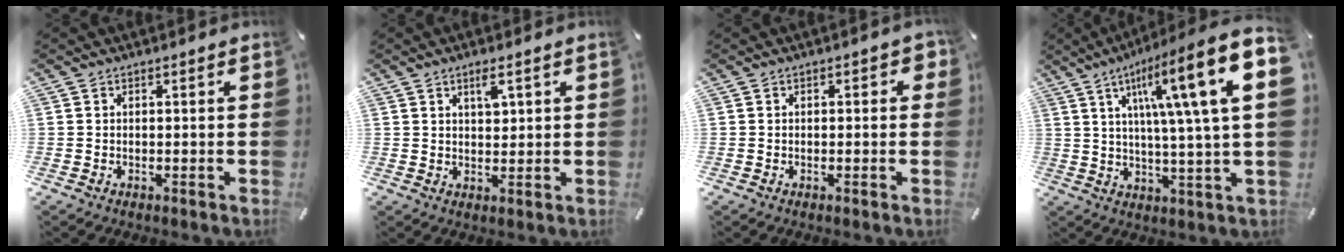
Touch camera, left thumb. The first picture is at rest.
{"total": 3.9, "force": [2.1, 1.6, 2.9], "torque": [-0.036, -0.006, 0.030]}
{"total": 1.7, "force": [-0.1, 1.0, 1.3], "torque": [-0.017, 0.003, -0.004]}
{"total": 20.8, "force": [7.4, 3.1, 19.2], "torque": [-0.305, -0.035, 0.101]}